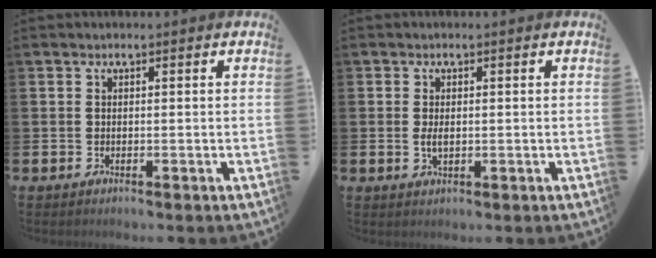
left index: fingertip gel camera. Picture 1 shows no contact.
{"total": 1.9, "force": [0.1, 0.9, 1.6], "torque": [-0.025, 0.001, -0.001]}